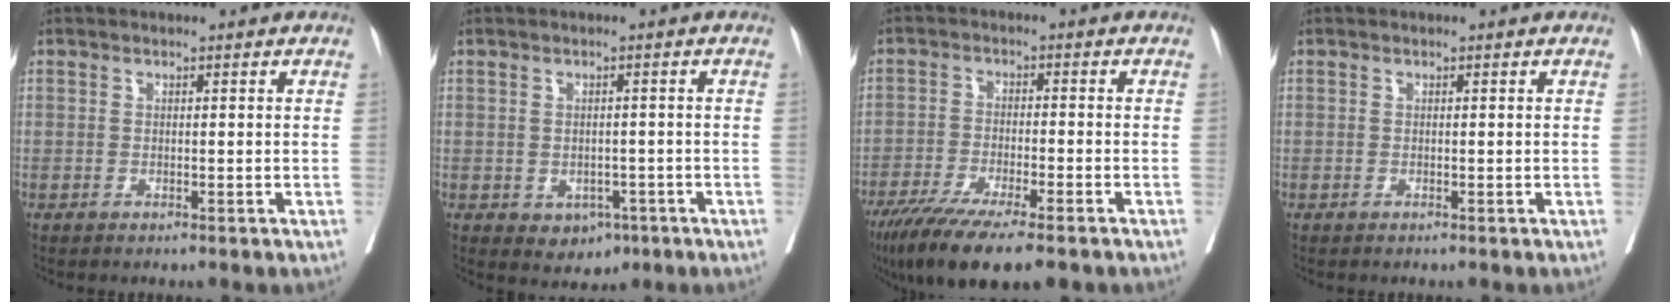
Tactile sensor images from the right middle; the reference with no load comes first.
{"total": 3.8, "force": [-1.6, 2.8, 2.0], "torque": [-0.018, 0.002, -0.009]}
{"total": 13.0, "force": [-9.4, 1.9, 8.7], "torque": [-0.143, -0.031, -0.152]}
{"total": 0.0}